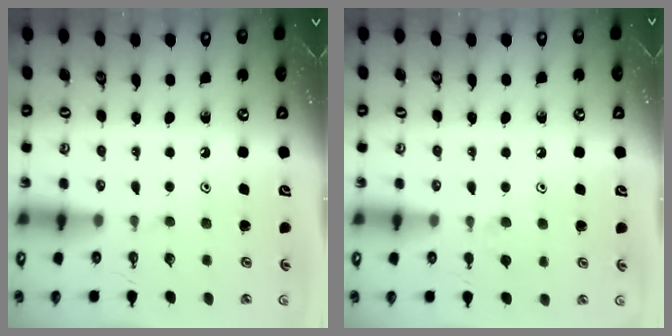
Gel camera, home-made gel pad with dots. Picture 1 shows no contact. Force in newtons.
{"total": 4.2, "press": 4.1, "slide": 0.5}